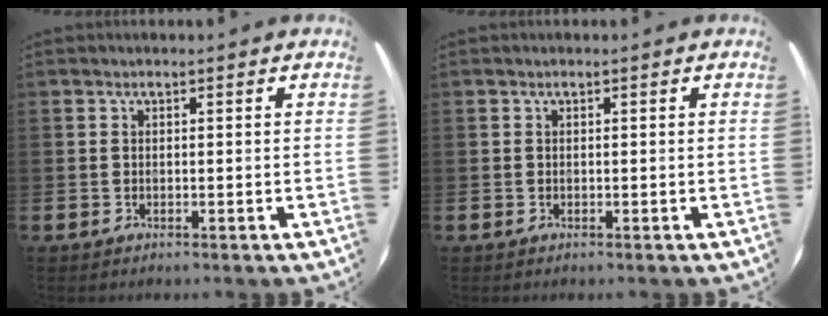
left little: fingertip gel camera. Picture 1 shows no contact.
{"total": 0.0}